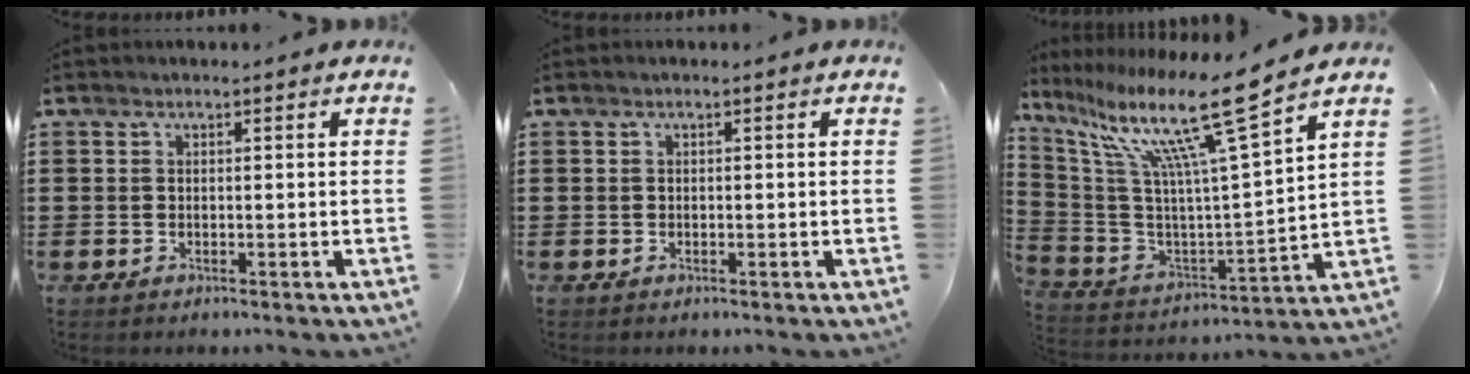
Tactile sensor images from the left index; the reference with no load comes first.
{"total": 0.0}
{"total": 15.7, "force": [10.2, 0.9, 11.9], "torque": [-0.250, -0.057, 0.158]}